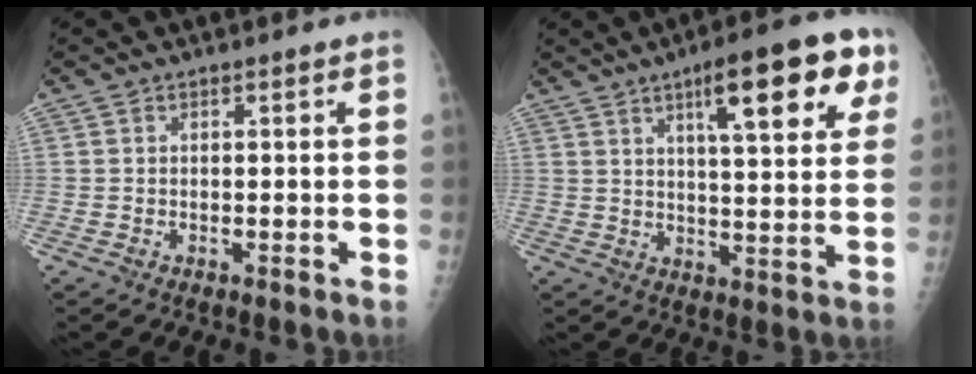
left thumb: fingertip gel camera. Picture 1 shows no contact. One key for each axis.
{"total": 16.8, "fx": 8.1, "fy": 4.6, "fz": 14.0, "tx": -0.159, "ty": -0.020, "tz": 0.110}